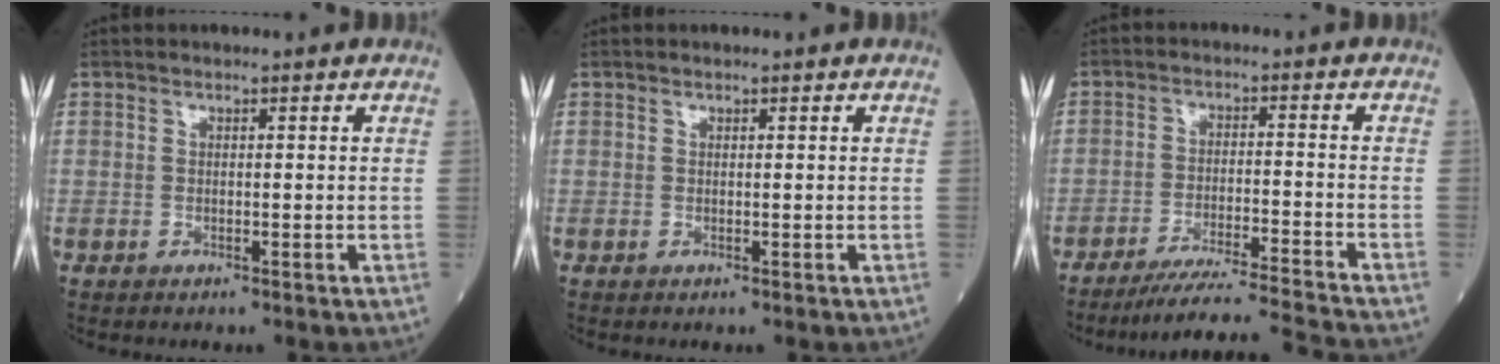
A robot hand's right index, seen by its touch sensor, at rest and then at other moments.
{"total": 0.0}
{"total": 11.7, "force": [-10.8, -2.3, 3.7], "torque": [-0.048, -0.015, -0.180]}